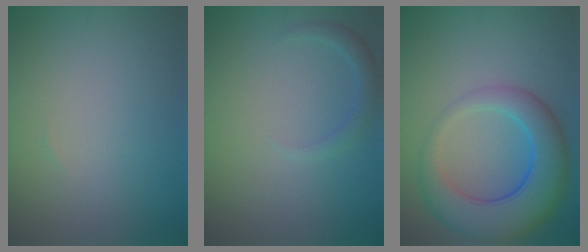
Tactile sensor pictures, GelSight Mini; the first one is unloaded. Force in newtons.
{"total": 1.4, "press": 1.4, "slide": 0.1}
{"total": 7.6, "press": 7.6, "slide": 0.4}